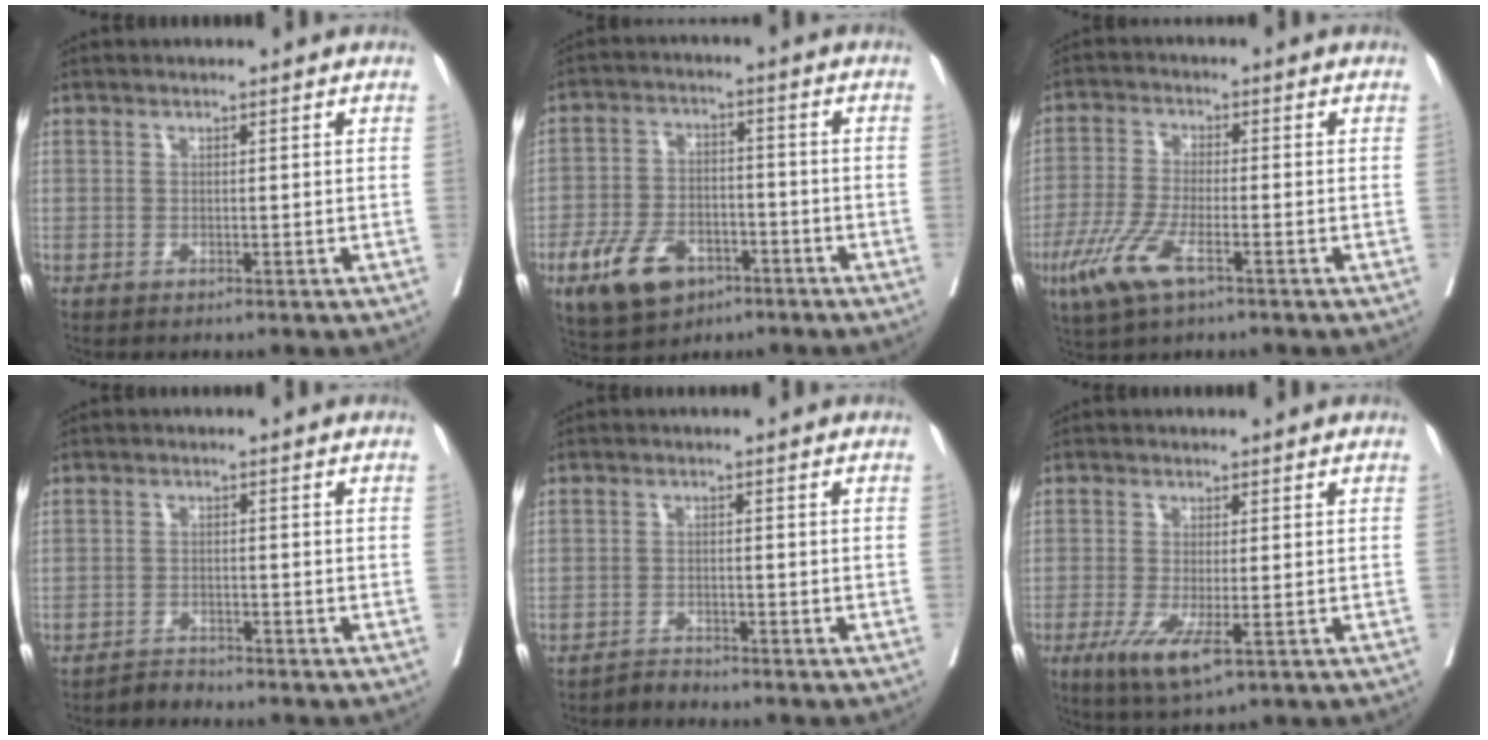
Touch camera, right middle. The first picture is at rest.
{"total": 9.9, "force": [-5.3, 5.7, 6.1], "torque": [-0.122, 0.001, -0.088]}
{"total": 7.8, "force": [-4.1, 1.9, 6.4], "torque": [-0.142, -0.017, -0.078]}
{"total": 1.7, "force": [-1.7, 0.0, -0.4], "torque": [0.007, -0.008, -0.030]}
{"total": 1.6, "force": [-1.5, -0.1, -0.4], "torque": [0.009, -0.008, -0.028]}
{"total": 6.2, "force": [-2.6, 1.3, 5.5], "torque": [-0.103, -0.019, -0.039]}